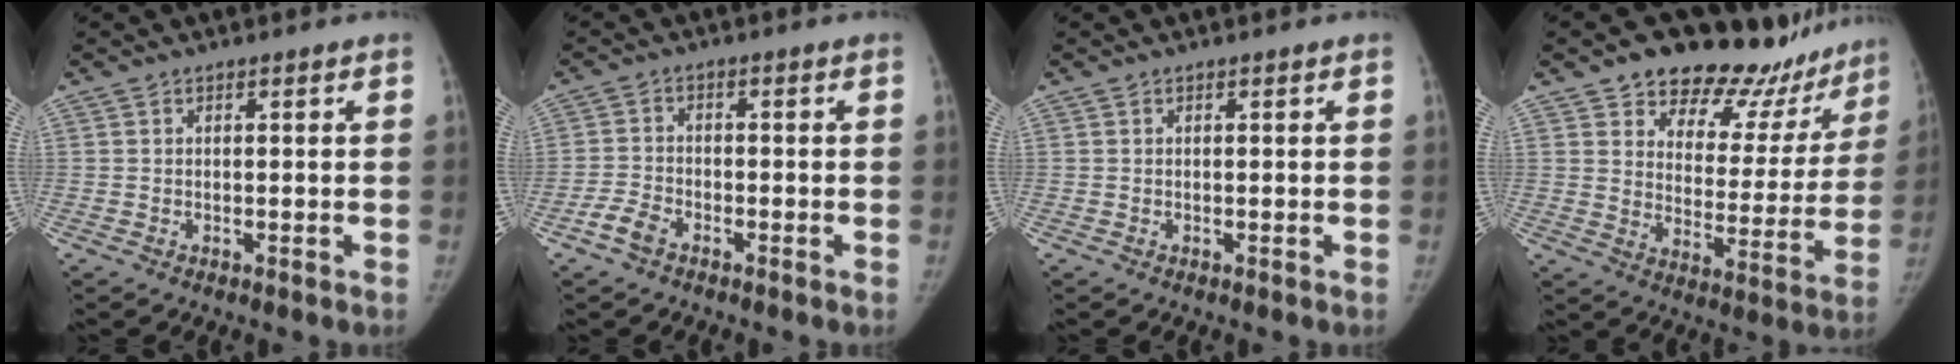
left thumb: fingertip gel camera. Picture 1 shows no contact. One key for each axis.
{"total": 3.9, "fx": -2.7, "fy": 2.1, "fz": 1.9, "tx": -0.039, "ty": 0.015, "tz": -0.054}
{"total": 0.0}
{"total": 21.4, "fx": 17.4, "fy": 10.5, "fz": 6.7, "tx": -0.029, "ty": -0.097, "tz": 0.224}